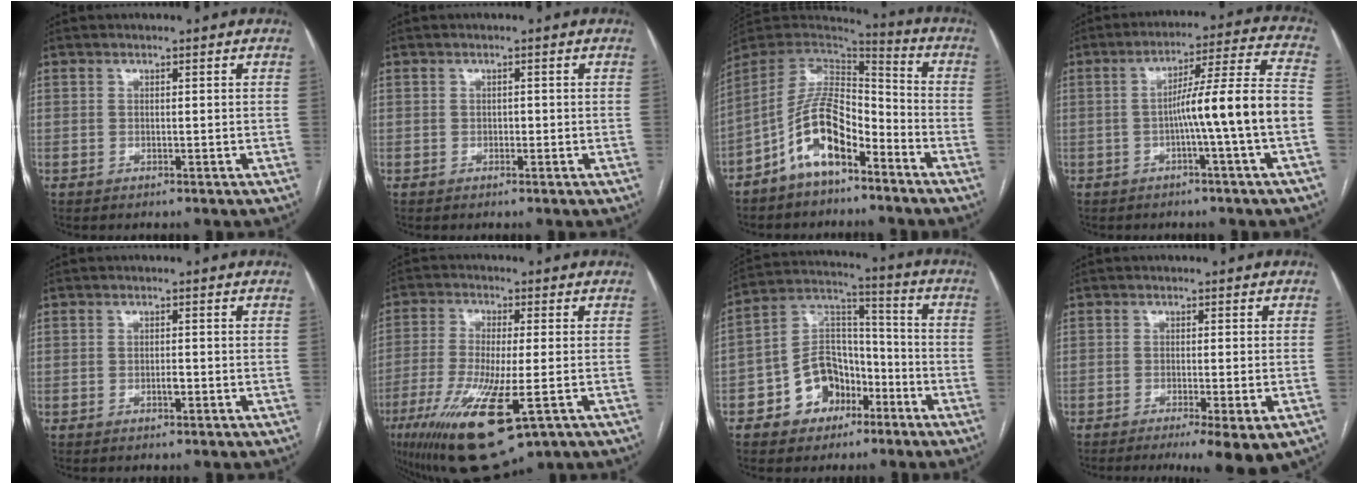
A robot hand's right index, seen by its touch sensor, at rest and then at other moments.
{"total": 0.7, "force": [-0.2, 0.5, 0.4], "torque": [-0.003, 0.003, -0.004]}
{"total": 12.2, "force": [-6.6, 5.1, 9.0], "torque": [-0.177, 0.023, -0.119]}
{"total": 11.9, "force": [-2.8, -1.5, 11.4], "torque": [-0.175, 0.021, -0.044]}
{"total": 1.1, "force": [-0.4, 0.3, 1.0], "torque": [-0.018, 0.000, -0.008]}
{"total": 16.4, "force": [-7.1, 3.4, 14.4], "torque": [-0.277, -0.046, -0.114]}
{"total": 11.2, "force": [-5.2, 8.3, 5.4], "torque": [-0.108, 0.038, -0.084]}
{"total": 7.5, "force": [-4.5, 0.8, 5.9], "torque": [-0.076, -0.016, -0.067]}